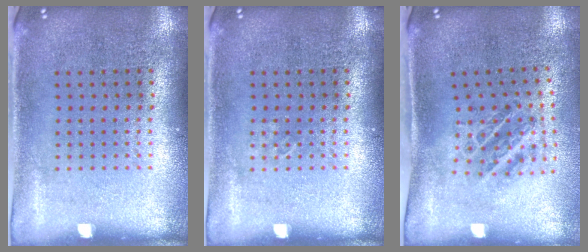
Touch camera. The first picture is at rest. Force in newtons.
{"total": 0.5, "press": 0.5, "slide": 0.0}
{"total": 1.1, "press": 1.0, "slide": 0.3}